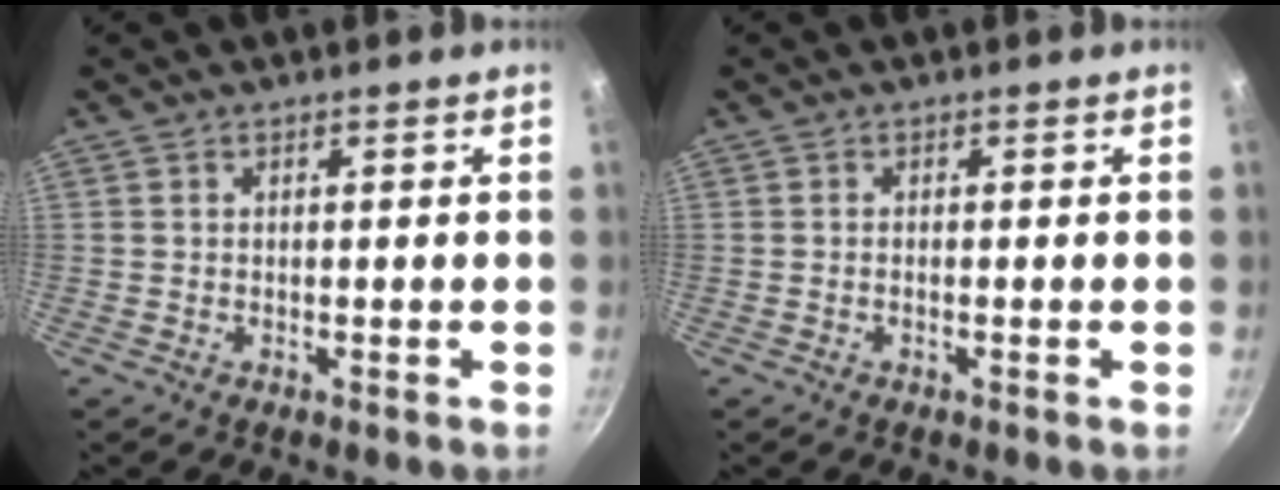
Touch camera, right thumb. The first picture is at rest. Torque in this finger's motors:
{"motor_torque": [-0.26, 0.17, -0.37, 0.35, 0.00]}